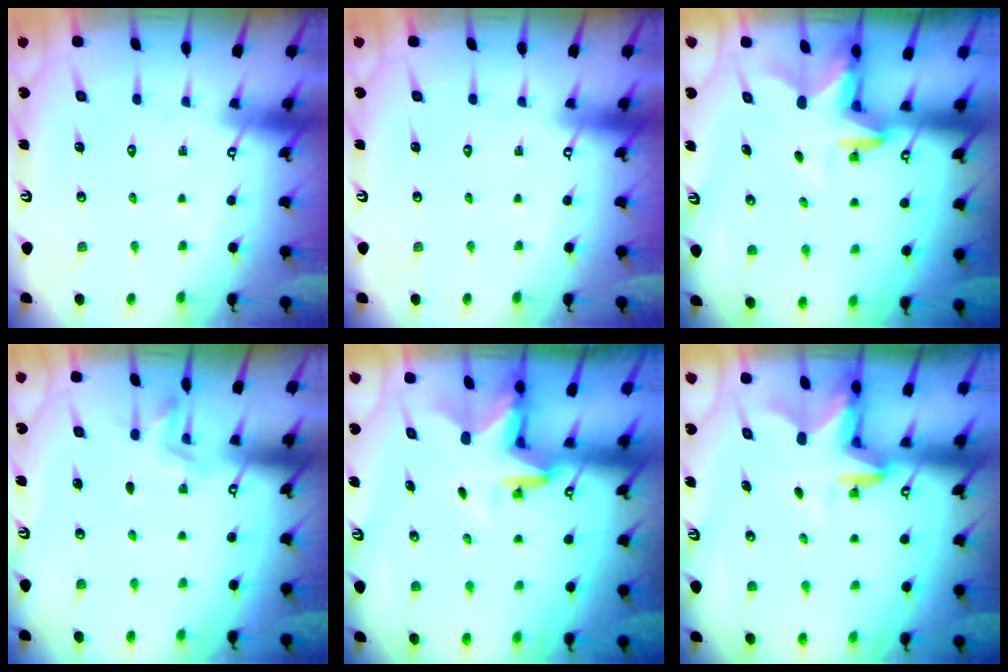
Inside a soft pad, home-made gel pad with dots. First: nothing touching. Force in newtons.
{"total": 0.0}
{"total": 2.8, "press": 2.8, "slide": 0.5}
{"total": 2.9, "press": 2.3, "slide": 1.7}
{"total": 3.2, "press": 3.2, "slide": 0.2}
{"total": 2.6, "press": 2.6, "slide": 0.5}